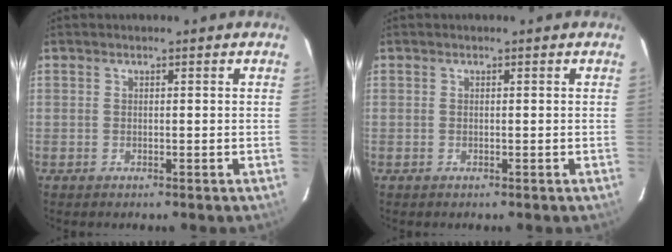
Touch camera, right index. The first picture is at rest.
{"total": 0.0}